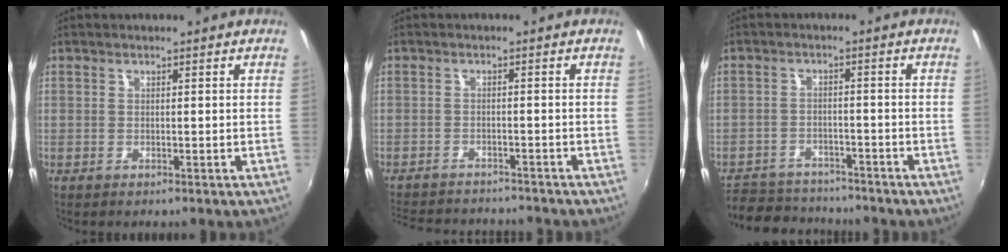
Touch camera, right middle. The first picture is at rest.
{"total": 12.3, "force": [-11.0, 3.7, 4.1], "torque": [-0.104, -0.008, -0.164]}
{"total": 12.4, "force": [-10.6, 5.4, 3.7], "torque": [-0.101, 0.006, -0.158]}